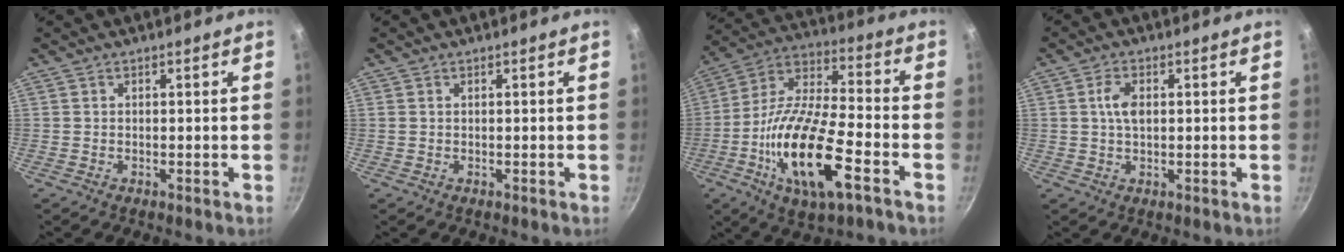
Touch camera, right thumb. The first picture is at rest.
{"total": 0.0}
{"total": 20.6, "force": [-7.5, 7.1, 17.8], "torque": [-0.336, 0.024, -0.150]}
{"total": 4.0, "force": [0.7, 2.3, 3.2], "torque": [-0.057, 0.004, 0.010]}